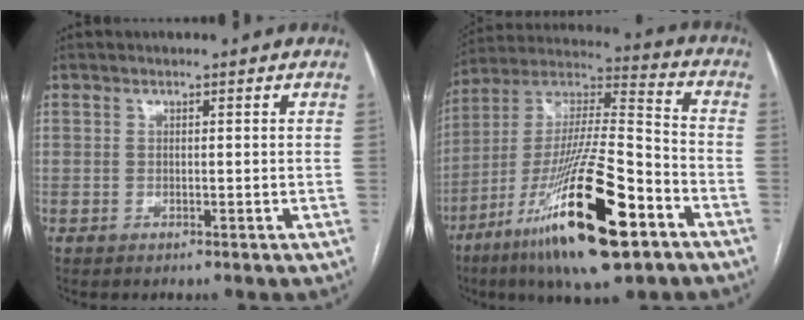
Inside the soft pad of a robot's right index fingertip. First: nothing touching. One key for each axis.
{"total": 24.2, "fx": -11.8, "fy": 3.9, "fz": 20.8, "tx": -0.387, "ty": -0.038, "tz": -0.202}